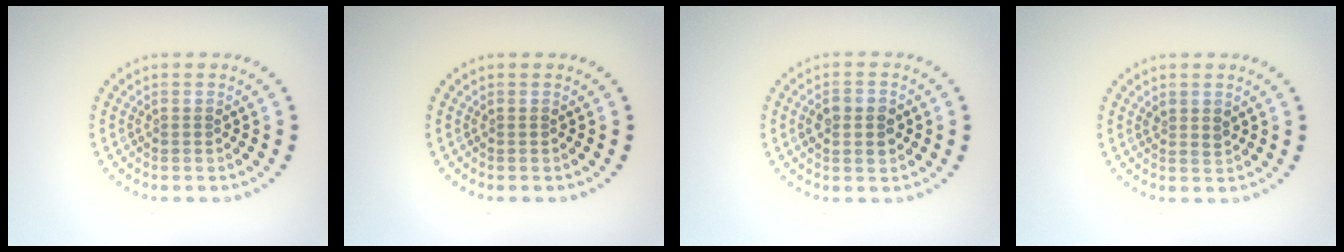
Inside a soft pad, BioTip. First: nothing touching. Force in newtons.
{"total": 0.0}
{"total": 2.9, "press": 2.9, "slide": 0.0}
{"total": 1.1, "press": 0.9, "slide": 0.6}